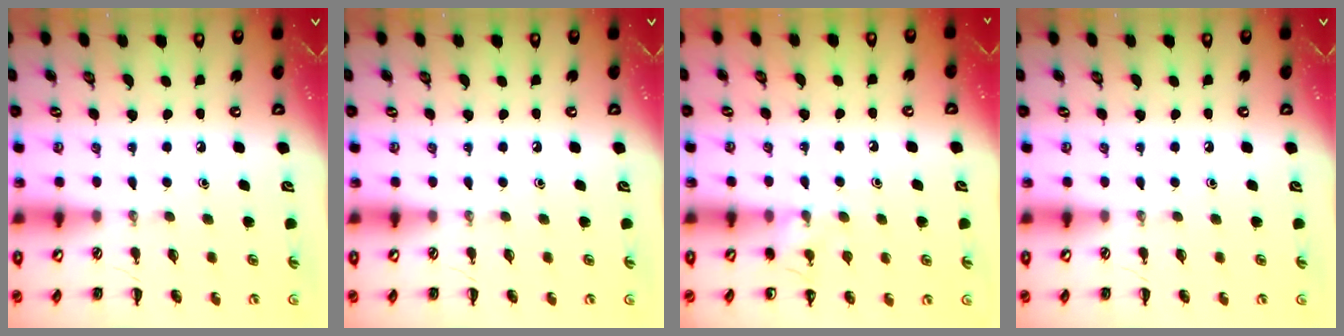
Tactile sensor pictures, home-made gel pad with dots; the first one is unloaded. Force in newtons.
{"total": 0.0}
{"total": 6.6, "press": 6.3, "slide": 2.1}
{"total": 0.0}